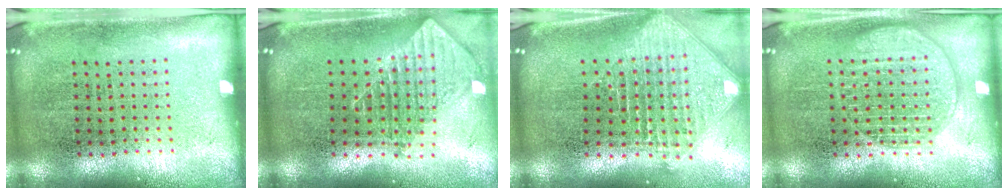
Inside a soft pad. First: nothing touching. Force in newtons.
{"total": 1.9, "press": 1.5, "slide": 1.2}
{"total": 2.5, "press": 1.9, "slide": 1.6}
{"total": 3.0, "press": 2.9, "slide": 0.4}